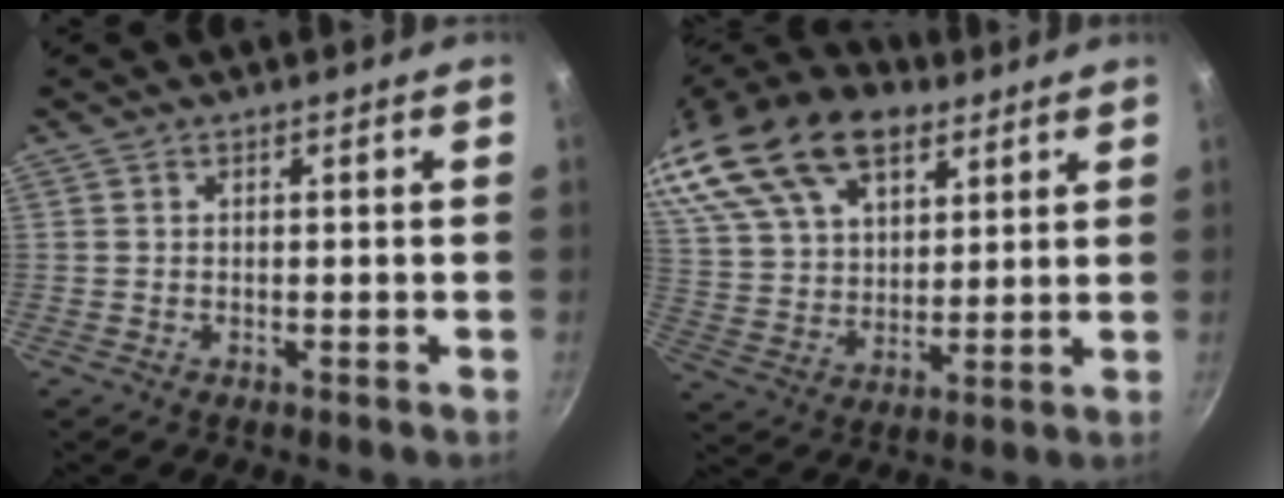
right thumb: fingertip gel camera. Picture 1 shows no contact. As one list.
[{"total": 28.7, "force": [16.8, 16.4, 16.5], "torque": [-0.346, 0.002, 0.307]}]